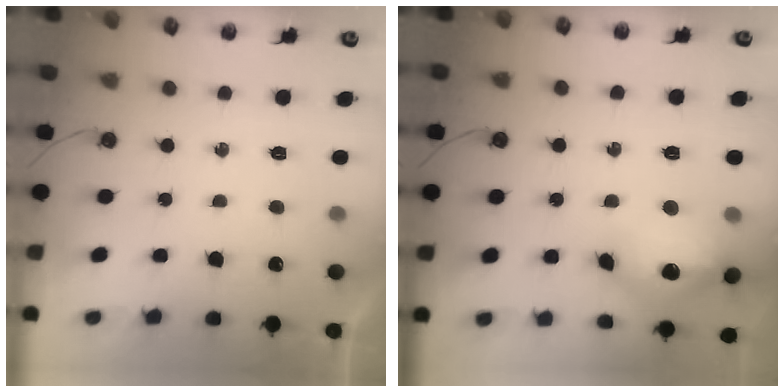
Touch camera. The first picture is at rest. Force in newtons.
{"total": 16.2, "press": 16.1, "slide": 1.5}